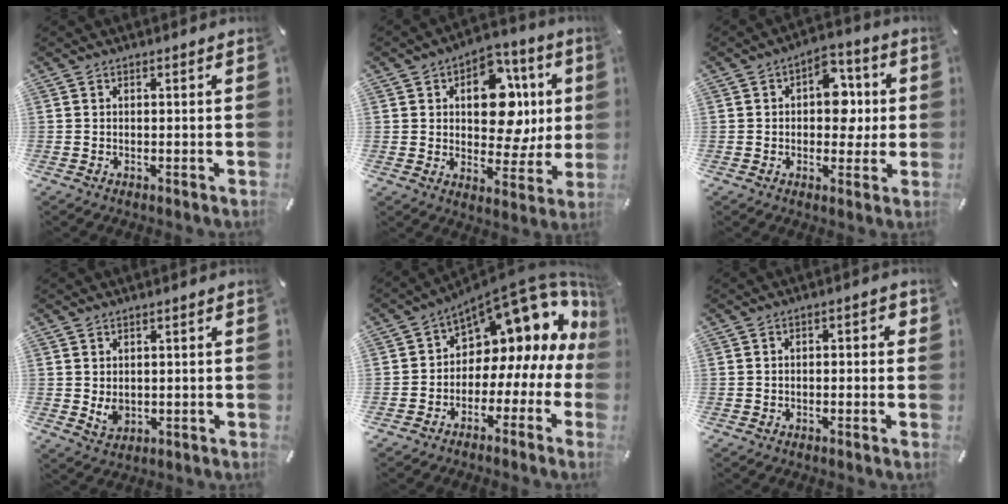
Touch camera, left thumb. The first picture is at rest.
{"total": 15.2, "force": [3.5, 10.7, 10.3], "torque": [-0.131, -0.025, 0.066]}
{"total": 9.8, "force": [0.8, 7.1, 6.7], "torque": [-0.077, 0.002, 0.011]}
{"total": 3.2, "force": [0.1, 2.7, 1.7], "torque": [-0.032, -0.003, 0.003]}
{"total": 12.8, "force": [8.1, 7.7, 6.2], "torque": [-0.083, -0.083, 0.135]}
{"total": 2.2, "force": [-1.3, 1.1, 1.4], "torque": [-0.026, 0.011, -0.025]}